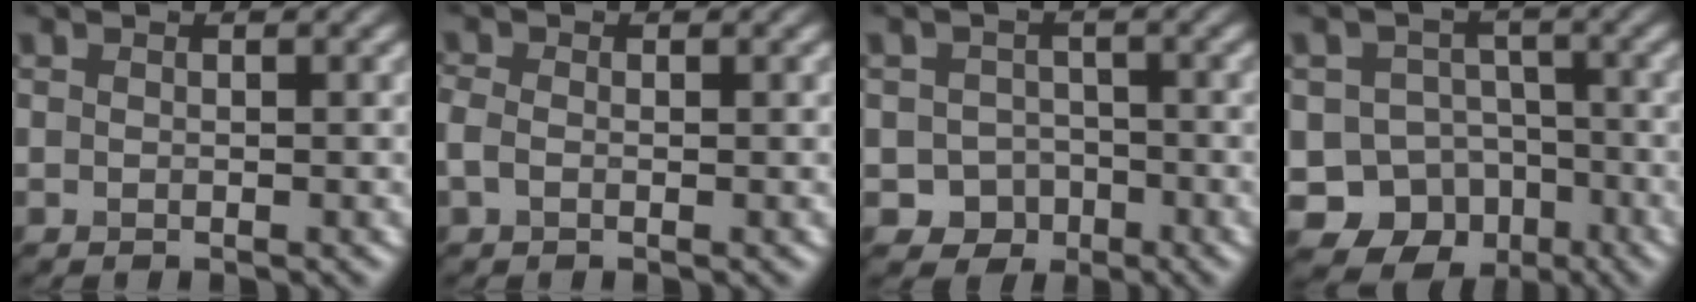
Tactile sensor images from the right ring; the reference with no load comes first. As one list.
[{"total": 1.2, "force": [-0.2, 0.8, 0.9], "torque": [-0.025, 0.001, -0.011]}, {"total": 2.8, "force": [-1.1, 2.5, 0.7], "torque": [-0.005, 0.000, -0.020]}, {"total": 9.9, "force": [-5.1, 8.1, 2.5], "torque": [-0.020, -0.025, -0.087]}]